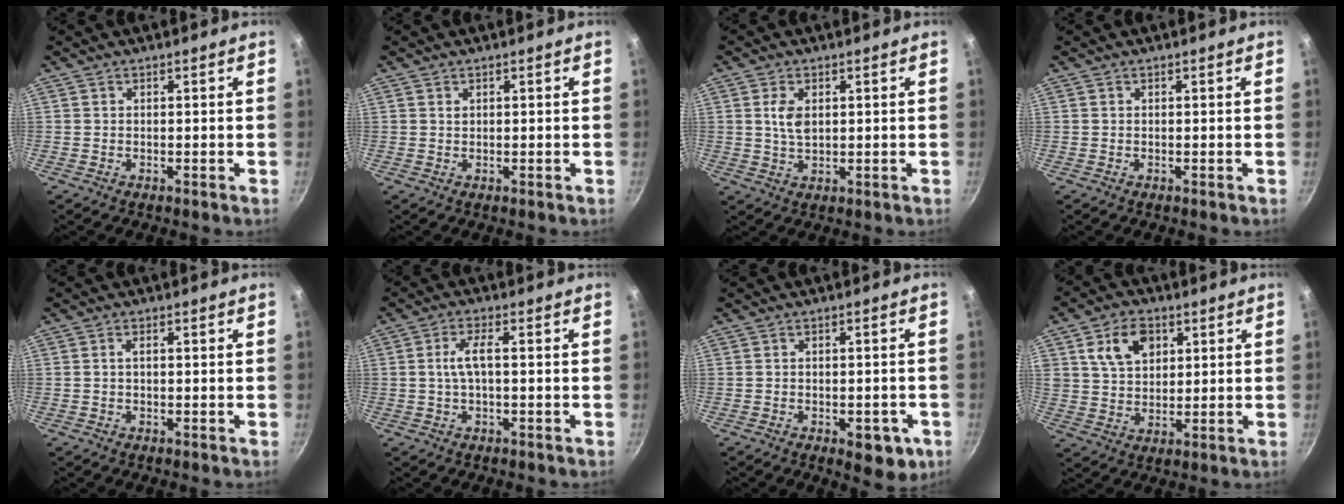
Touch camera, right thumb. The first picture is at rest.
{"total": 0.6, "force": [0.4, 0.4, 0.2], "torque": [-0.003, 0.000, 0.007]}
{"total": 4.4, "force": [1.1, 2.6, 3.3], "torque": [-0.059, -0.005, 0.022]}
{"total": 0.0}
{"total": 1.2, "force": [0.0, 0.6, 1.0], "torque": [-0.021, 0.006, -0.001]}
{"total": 4.5, "force": [0.0, 1.5, 4.3], "torque": [-0.095, 0.013, -0.003]}
{"total": 7.3, "force": [-2.9, 3.8, 5.5], "torque": [-0.040, 0.012, -0.030]}
{"total": 9.4, "force": [3.7, 6.7, 5.5], "torque": [-0.074, -0.005, 0.064]}